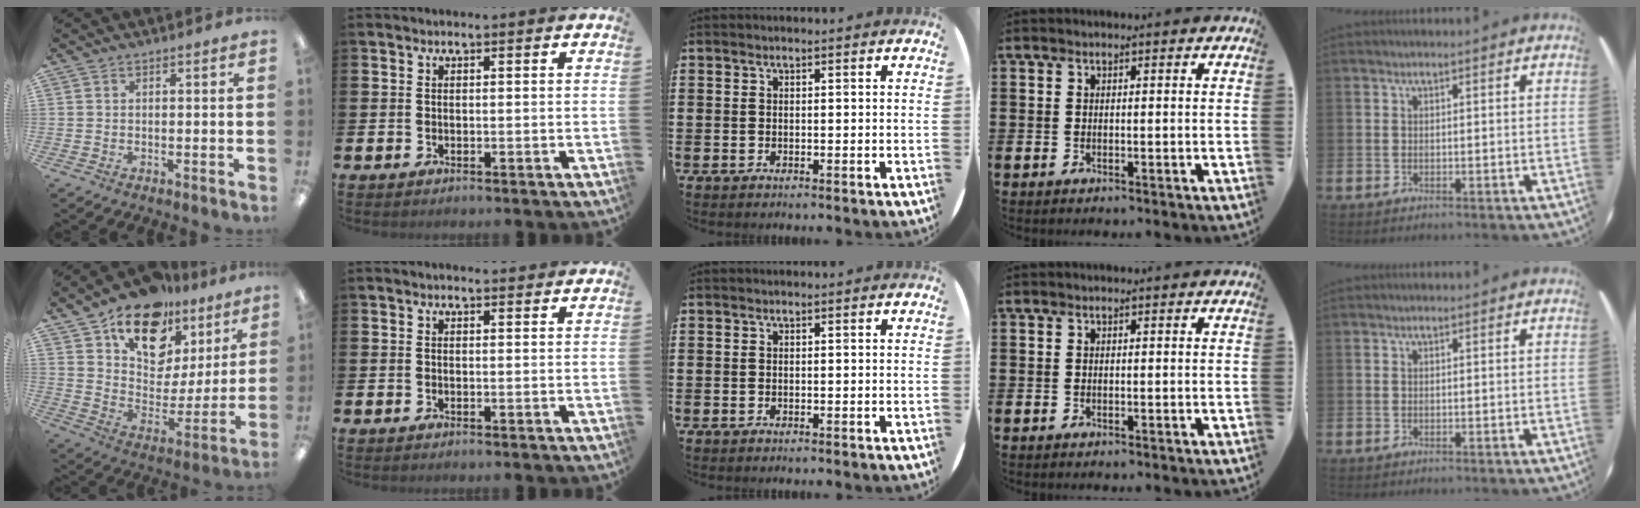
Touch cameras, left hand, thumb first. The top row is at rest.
{"thumb": {"total": 18.6, "force": [12.8, 10.9, 8.0], "torque": [-0.138, -0.078, 0.231]}, "index": {"total": 0.6, "force": [0.5, 0.1, 0.2], "torque": [0.010, -0.004, 0.006]}}